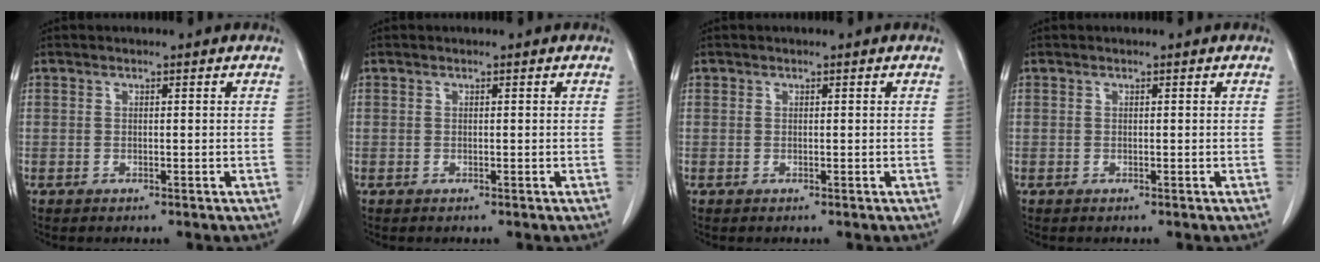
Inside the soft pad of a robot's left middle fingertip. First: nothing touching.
{"total": 0.0}
{"total": 0.0}
{"total": 0.0}